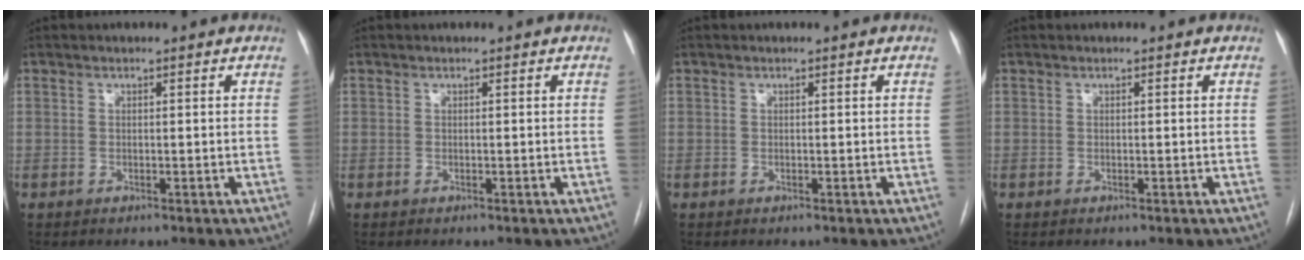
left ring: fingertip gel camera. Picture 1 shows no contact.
{"total": 0.0}
{"total": 0.0}
{"total": 0.0}